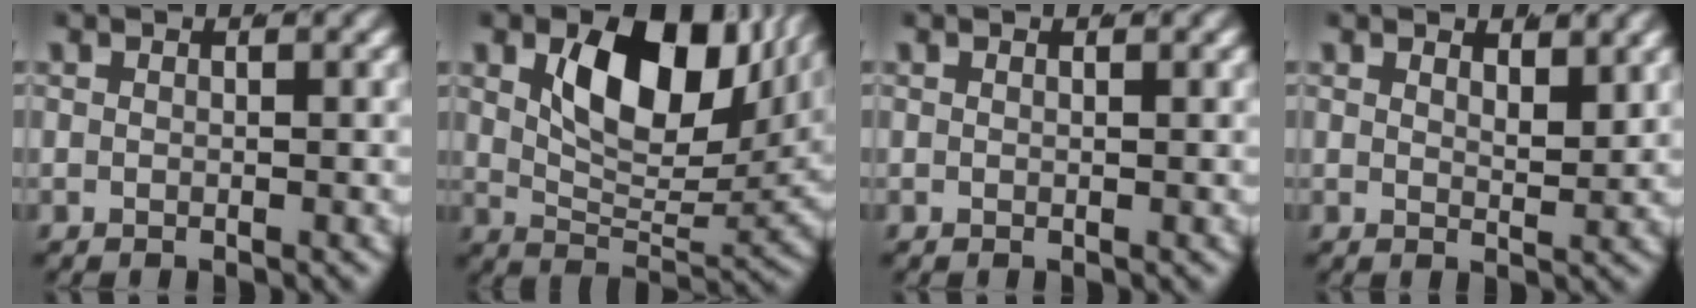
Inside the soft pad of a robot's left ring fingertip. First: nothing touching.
{"total": 10.9, "force": [4.7, 5.6, 8.1], "torque": [-0.126, -0.007, 0.076]}
{"total": 0.0}
{"total": 1.6, "force": [1.3, -0.2, 0.8], "torque": [-0.010, -0.017, 0.029]}